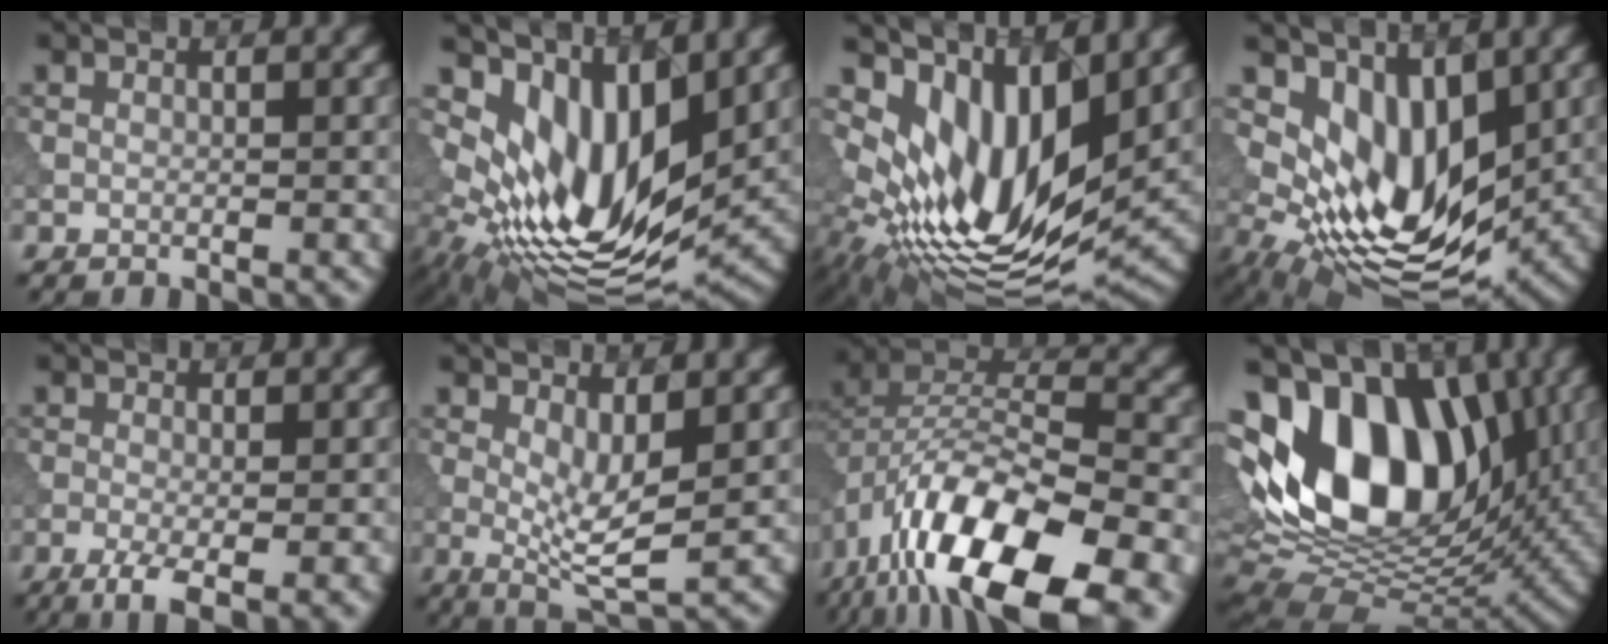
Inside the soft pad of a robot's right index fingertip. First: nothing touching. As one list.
[{"total": 11.1, "force": [3.8, 5.4, 8.9], "torque": [-0.174, -0.013, 0.079]}, {"total": 12.2, "force": [3.6, 5.8, 10.2], "torque": [-0.194, -0.009, 0.075]}, {"total": 8.0, "force": [2.4, 4.6, 6.1], "torque": [-0.113, -0.021, 0.055]}, {"total": 4.6, "force": [-2.2, 1.4, 3.8], "torque": [-0.076, -0.005, -0.036]}, {"total": 4.1, "force": [0.7, 1.3, 3.9], "torque": [-0.068, -0.009, 0.015]}, {"total": 17.0, "force": [-9.4, 8.0, 11.8], "torque": [-0.214, -0.010, -0.154]}, {"total": 16.4, "force": [3.8, 9.9, 12.5], "torque": [-0.213, 0.030, 0.050]}]